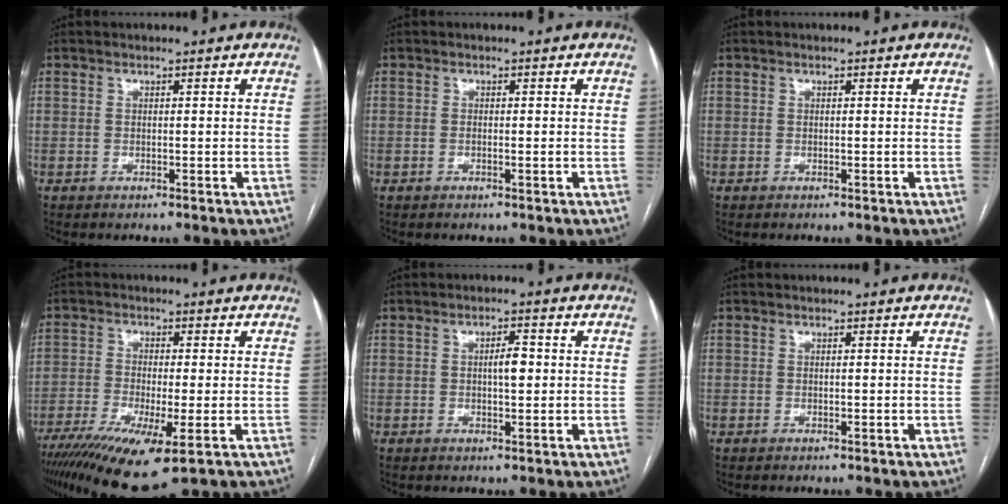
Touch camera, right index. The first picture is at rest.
{"total": 0.8, "force": [-0.2, 0.2, 0.8], "torque": [-0.014, -0.002, 0.000]}
{"total": 0.0}
{"total": 13.9, "force": [-7.7, 2.5, 11.3], "torque": [-0.200, -0.035, -0.128]}
{"total": 3.0, "force": [0.2, 0.9, 2.9], "torque": [-0.045, 0.003, 0.003]}
{"total": 0.0}